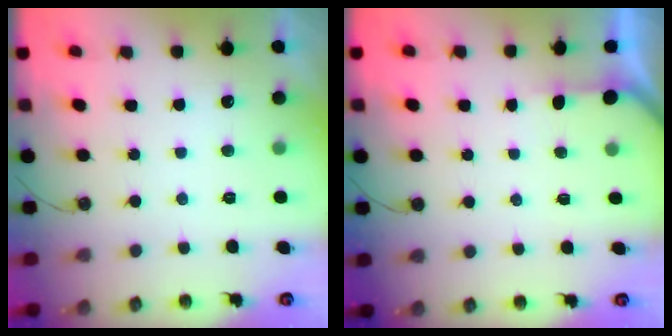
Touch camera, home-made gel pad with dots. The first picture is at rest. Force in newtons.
{"total": 2.4, "press": 2.4, "slide": 0.3}